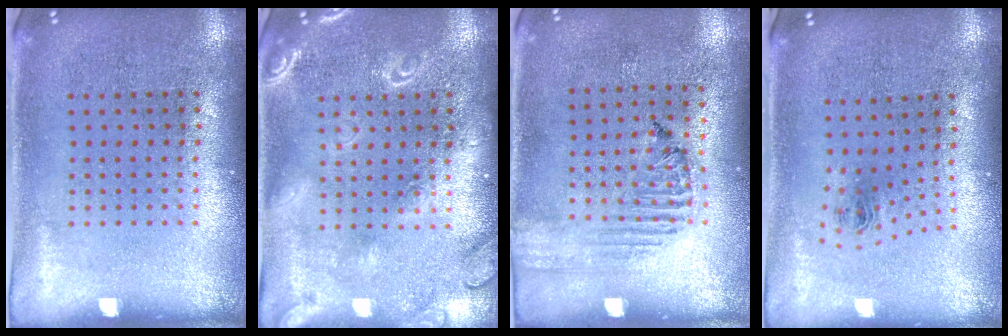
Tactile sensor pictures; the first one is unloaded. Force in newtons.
{"total": 1.9, "press": 1.9, "slide": 0.2}
{"total": 1.5, "press": 1.5, "slide": 0.3}
{"total": 0.9, "press": 0.4, "slide": 0.8}